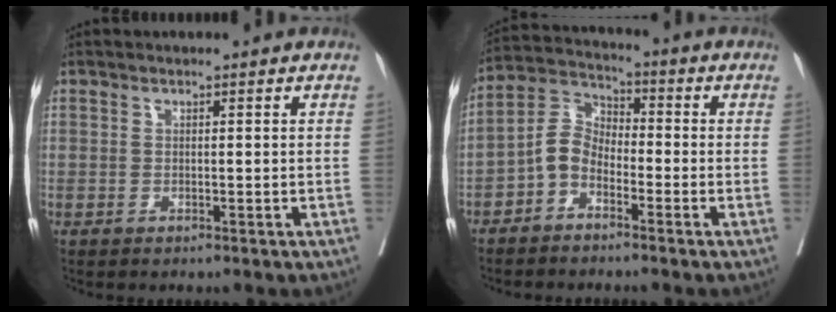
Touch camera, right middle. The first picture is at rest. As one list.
[{"total": 5.5, "force": [-2.7, 3.5, 3.3], "torque": [-0.070, 0.018, -0.064]}]